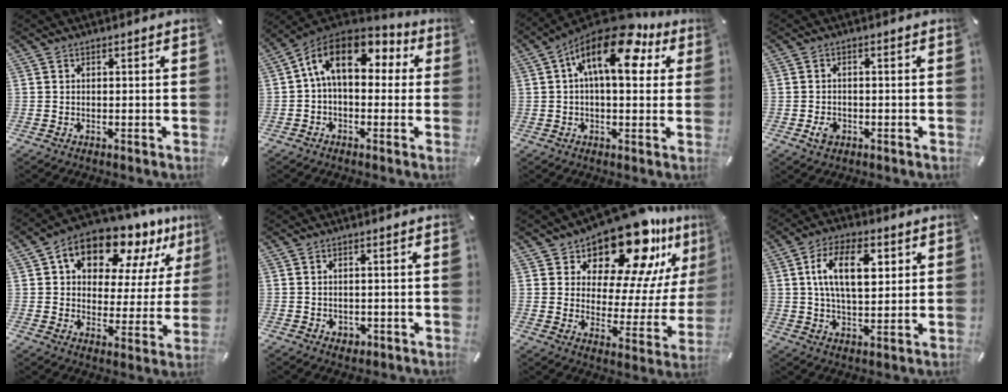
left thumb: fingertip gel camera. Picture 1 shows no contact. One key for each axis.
{"total": 13.7, "fx": 3.5, "fy": 8.1, "fz": 10.4, "tx": -0.192, "ty": -0.007, "tz": 0.060}
{"total": 16.9, "fx": 6.5, "fy": 7.7, "fz": 13.5, "tx": -0.214, "ty": -0.031, "tz": 0.104}
{"total": 2.9, "fx": -1.0, "fy": 2.3, "fz": 1.5, "tx": -0.034, "ty": 0.002, "tz": -0.019}
{"total": 15.0, "fx": 10.4, "fy": 8.1, "fz": 7.1, "tx": -0.126, "ty": -0.067, "tz": 0.184}
{"total": 1.7, "fx": -0.4, "fy": 1.5, "fz": 0.6, "tx": -0.012, "ty": 0.004, "tz": -0.010}
{"total": 19.2, "fx": 15.8, "fy": 7.4, "fz": 8.1, "tx": -0.124, "ty": -0.140, "tz": 0.268}
{"total": 13.4, "fx": 3.6, "fy": 7.2, "fz": 10.7, "tx": -0.198, "ty": -0.002, "tz": 0.055}